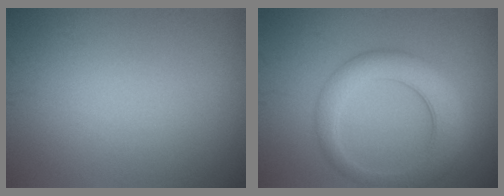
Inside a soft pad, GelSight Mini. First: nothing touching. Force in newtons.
{"total": 5.4, "press": 5.4, "slide": 0.1}